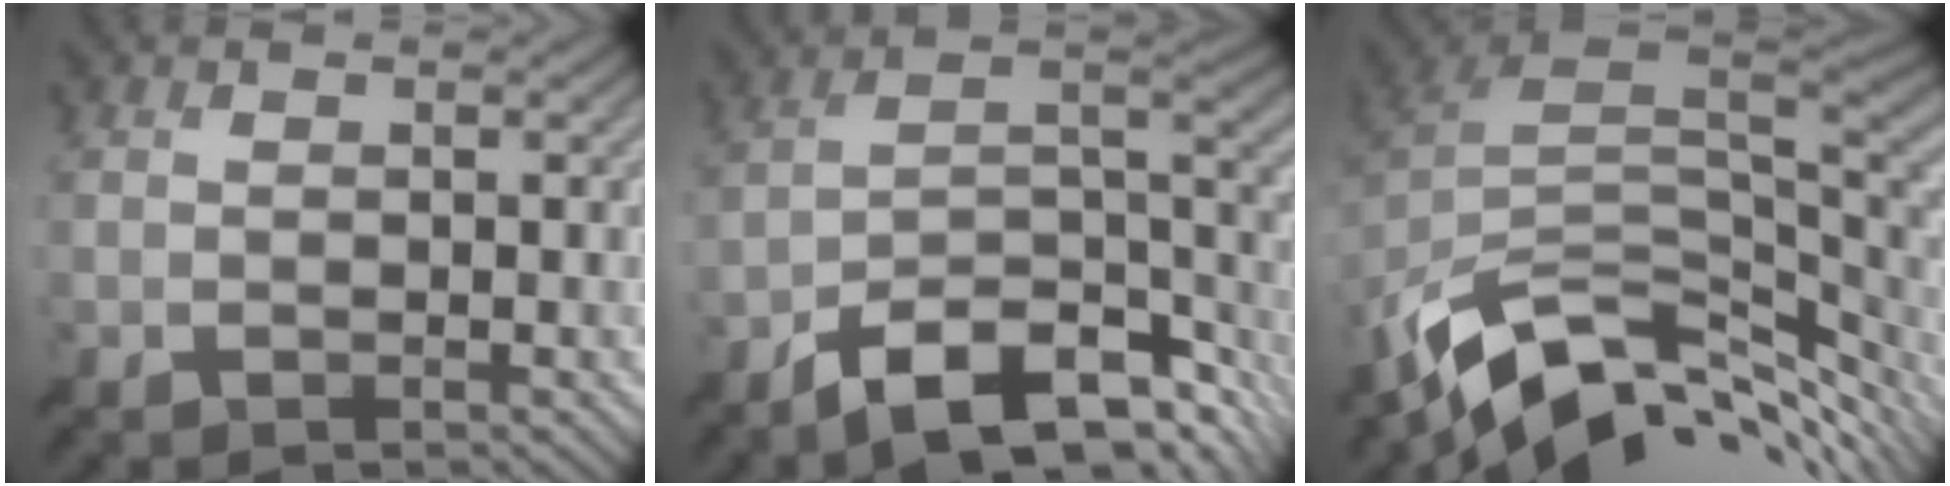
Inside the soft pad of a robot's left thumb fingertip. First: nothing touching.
{"total": 14.2, "force": [-9.8, 4.4, 9.3], "torque": [-0.160, -0.005, -0.172]}
{"total": 12.9, "force": [-4.8, 7.6, 9.3], "torque": [-0.206, -0.028, -0.073]}